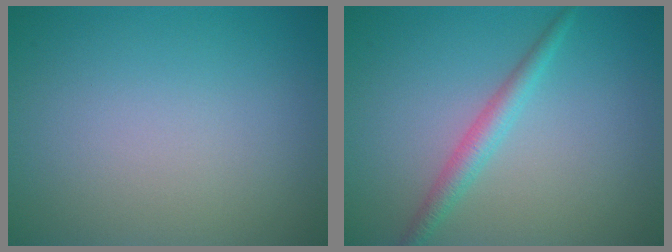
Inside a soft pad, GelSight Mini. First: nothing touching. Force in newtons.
{"total": 2.1, "press": 2.1, "slide": 0.1}